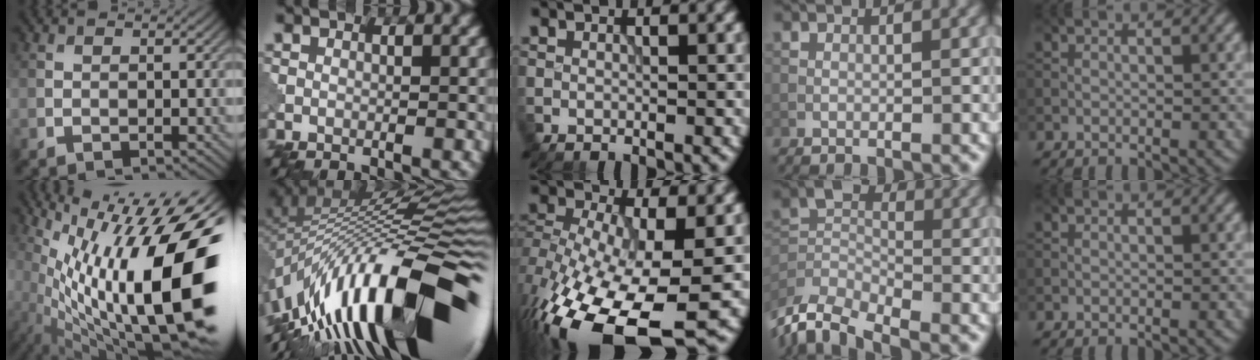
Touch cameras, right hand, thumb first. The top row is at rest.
{"thumb": {"total": 20.8, "force": [-0.6, 7.4, 19.4], "torque": [-0.339, -0.008, -0.005]}, "index": {"total": 17.6, "force": [-6.7, 5.7, 15.2], "torque": [-0.231, 0.043, -0.139]}, "middle": {"total": 15.7, "force": [-7.0, 6.9, 12.2], "torque": [-0.271, -0.035, -0.108]}, "ring": {"total": 7.3, "force": [-5.6, 3.1, 3.6], "torque": [-0.077, -0.008, -0.118]}}